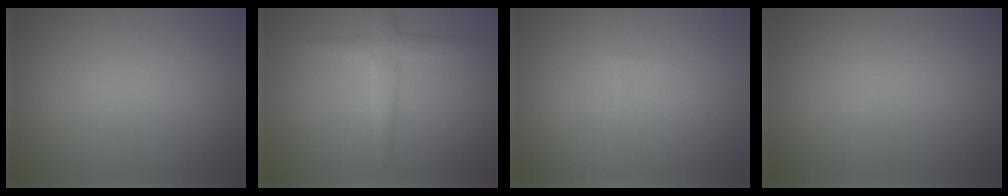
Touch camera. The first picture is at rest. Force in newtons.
{"total": 2.6, "press": 2.6, "slide": 0.0}
{"total": 0.0}
{"total": 0.0}